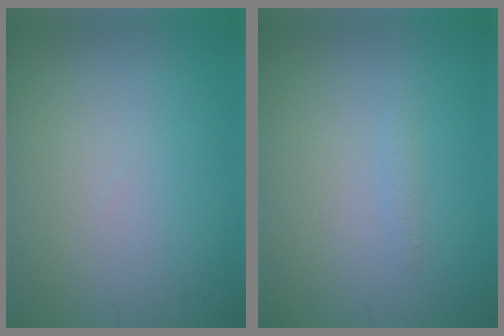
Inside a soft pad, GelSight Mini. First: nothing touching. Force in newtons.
{"total": 0.6, "press": 0.6, "slide": 0.1}